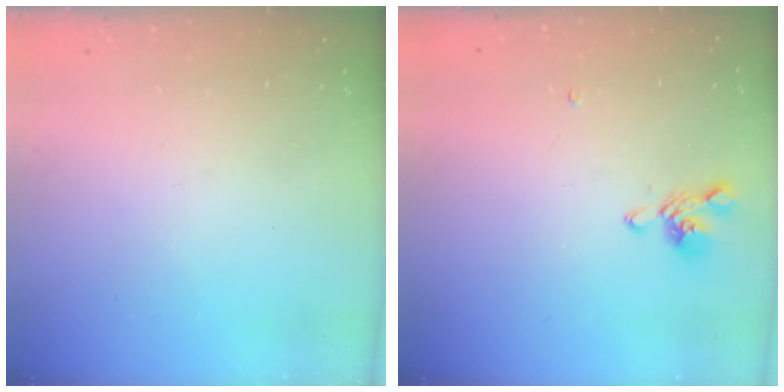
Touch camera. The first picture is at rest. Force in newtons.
{"total": 3.0, "press": 2.9, "slide": 0.6}